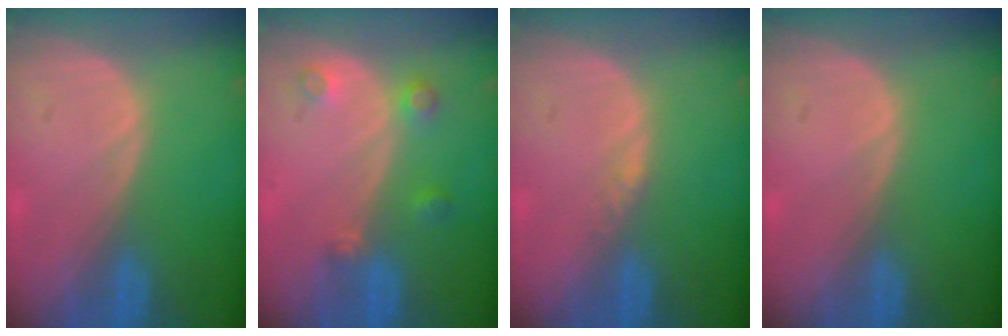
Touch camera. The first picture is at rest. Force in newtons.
{"total": 3.4, "press": 3.0, "slide": 1.5}
{"total": 1.0, "press": 0.8, "slide": 0.6}
{"total": 0.0}